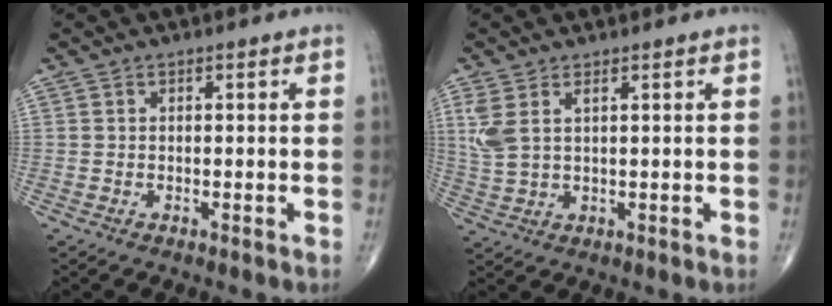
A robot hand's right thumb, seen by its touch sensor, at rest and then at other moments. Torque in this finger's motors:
{"motor_torque": [0.03, 0.10, 0.54, 0.30, 0.04]}